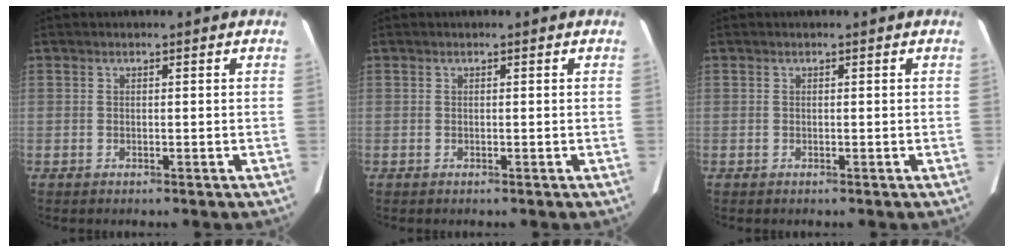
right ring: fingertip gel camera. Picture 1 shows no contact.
{"total": 0.0}
{"total": 0.0}